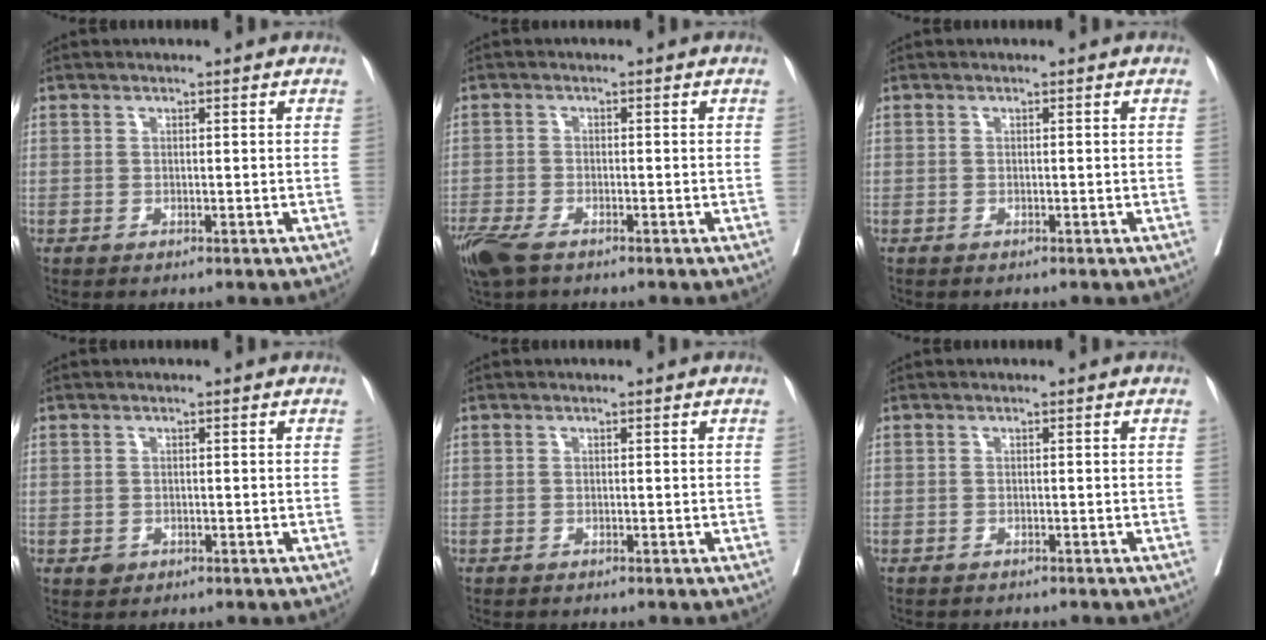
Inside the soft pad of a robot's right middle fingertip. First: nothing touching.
{"total": 6.9, "force": [-4.9, 2.5, 4.2], "torque": [-0.088, -0.016, -0.090]}
{"total": 0.5, "force": [-0.5, 0.1, 0.1], "torque": [-0.002, 0.000, -0.009]}
{"total": 1.1, "force": [-0.5, 0.9, 0.3], "torque": [-0.001, 0.003, -0.004]}
{"total": 1.6, "force": [-1.5, 0.3, 0.6], "torque": [-0.012, -0.002, -0.018]}
{"total": 3.9, "force": [-3.6, 1.0, 1.3], "torque": [-0.018, -0.003, -0.045]}